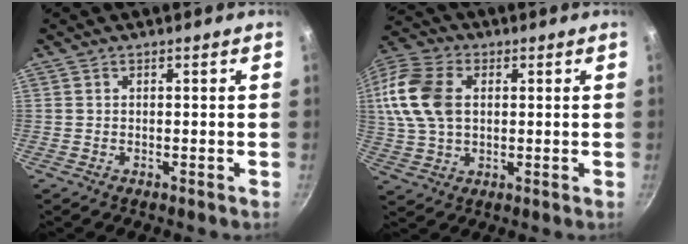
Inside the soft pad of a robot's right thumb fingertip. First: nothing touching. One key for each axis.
{"total": 15.4, "fx": 2.5, "fy": 10.5, "fz": 11.0, "tx": -0.221, "ty": 0.018, "tz": 0.041}